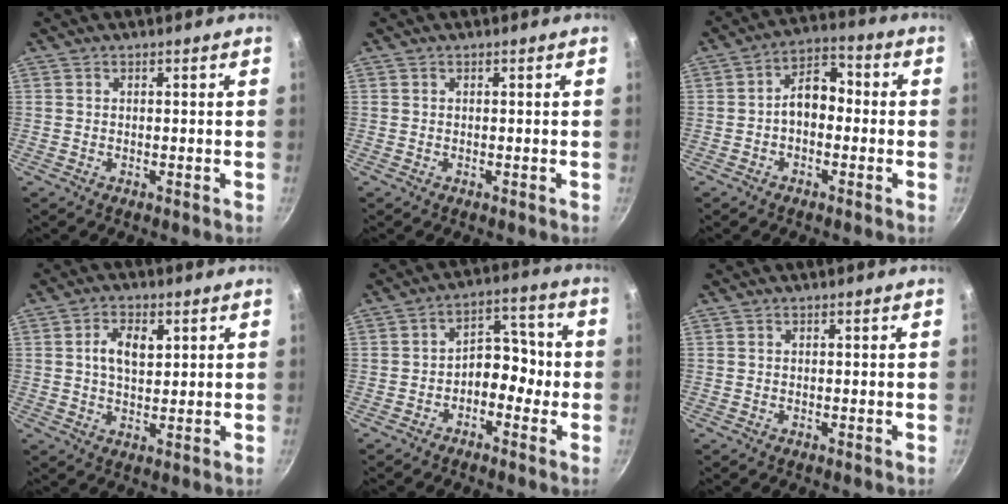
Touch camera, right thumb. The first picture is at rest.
{"total": 0.0}
{"total": 7.8, "force": [-0.8, 5.0, 5.8], "torque": [-0.070, 0.033, -0.026]}
{"total": 6.1, "force": [1.7, 3.6, 4.7], "torque": [-0.073, -0.003, 0.029]}
{"total": 8.1, "force": [-1.9, 5.5, 5.6], "torque": [-0.045, 0.043, -0.043]}
{"total": 0.0}